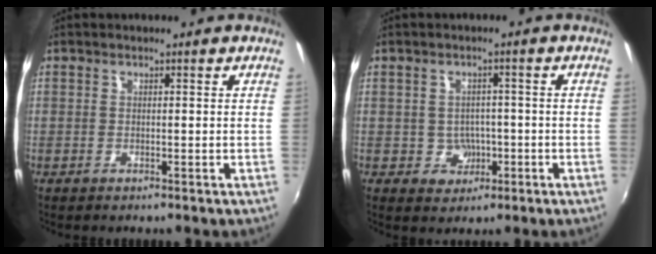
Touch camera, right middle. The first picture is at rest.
{"total": 4.1, "force": [-1.1, 3.8, 0.9], "torque": [-0.023, 0.009, -0.006]}